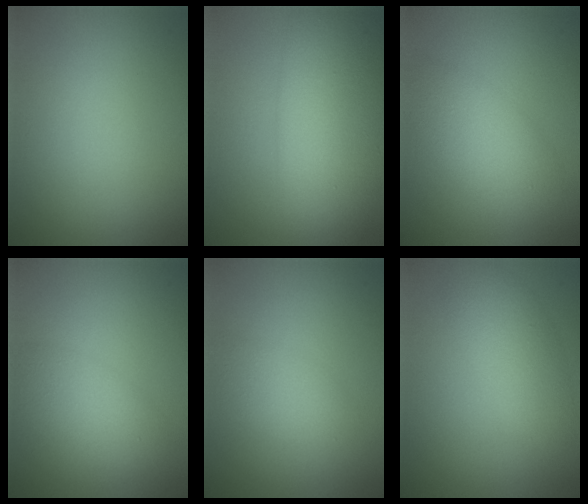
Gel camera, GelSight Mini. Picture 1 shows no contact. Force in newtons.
{"total": 11.1, "press": 11.0, "slide": 0.4}
{"total": 4.2, "press": 4.2, "slide": 0.1}
{"total": 2.3, "press": 2.3, "slide": 0.2}
{"total": 2.3, "press": 2.3, "slide": 0.1}
{"total": 3.7, "press": 3.7, "slide": 0.2}